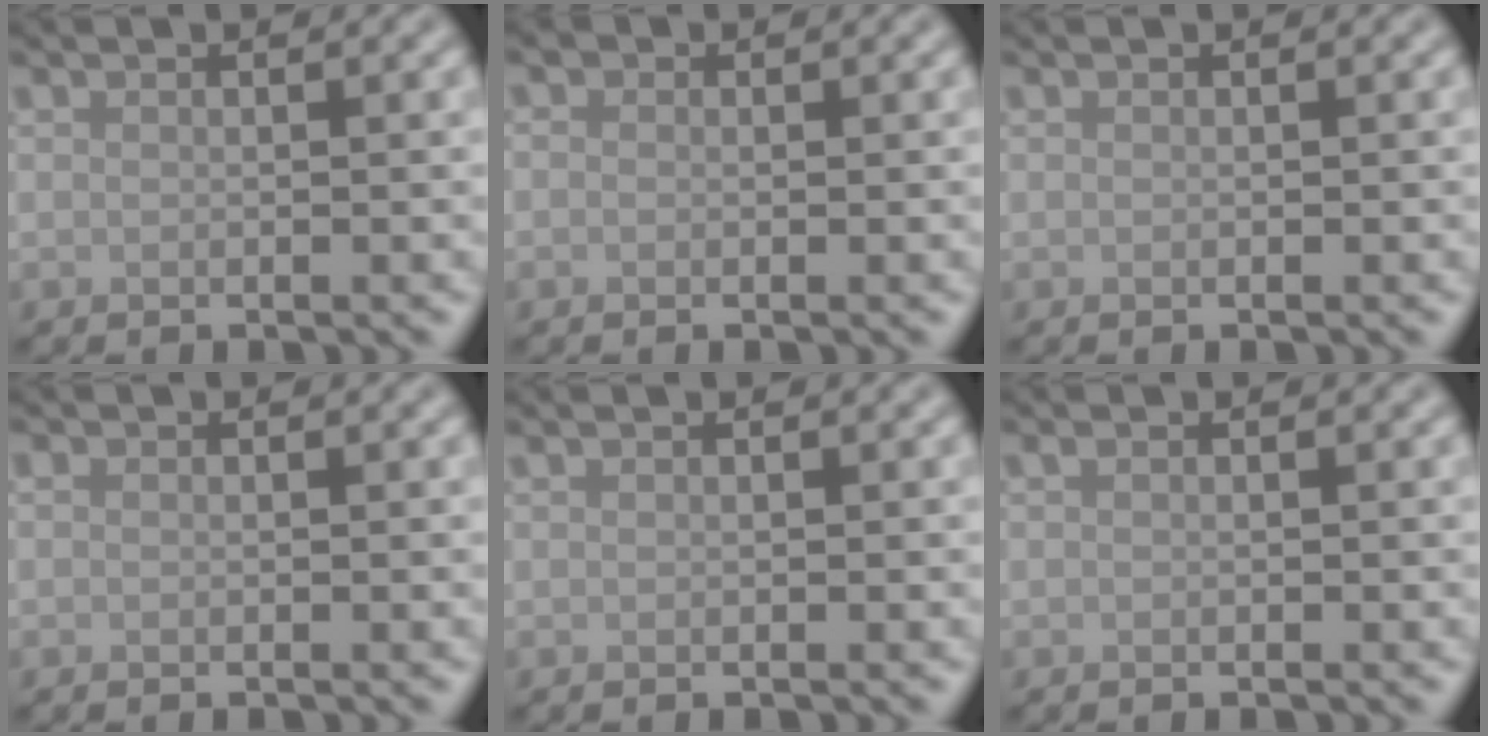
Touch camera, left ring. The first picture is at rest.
{"total": 0.7, "force": [0.2, 0.7, 0.3], "torque": [-0.004, -0.004, -0.003]}
{"total": 0.0}
{"total": 0.0}
{"total": 0.0}
{"total": 0.0}